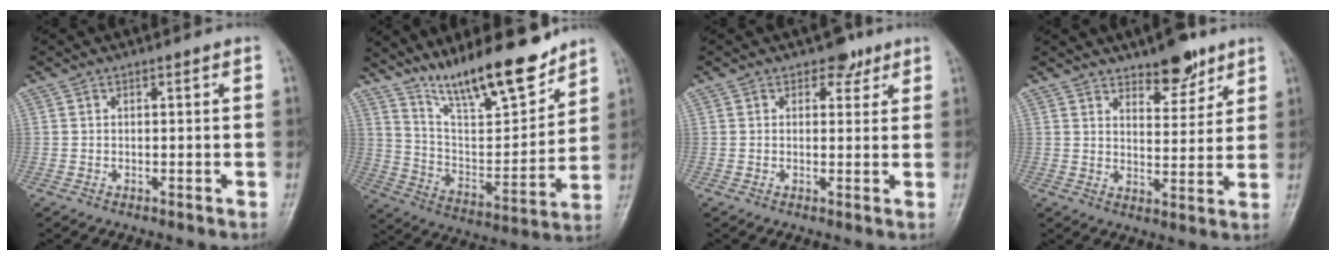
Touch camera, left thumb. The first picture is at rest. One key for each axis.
{"total": 17.6, "fx": 13.9, "fy": 4.1, "fz": 10.0, "tx": -0.132, "ty": -0.085, "tz": 0.249}
{"total": 3.0, "fx": 2.0, "fy": 2.0, "fz": 0.9, "tx": 0.008, "ty": -0.009, "tz": 0.024}
{"total": 7.9, "fx": 5.8, "fy": 3.3, "fz": 4.2, "tx": -0.034, "ty": -0.040, "tz": 0.088}